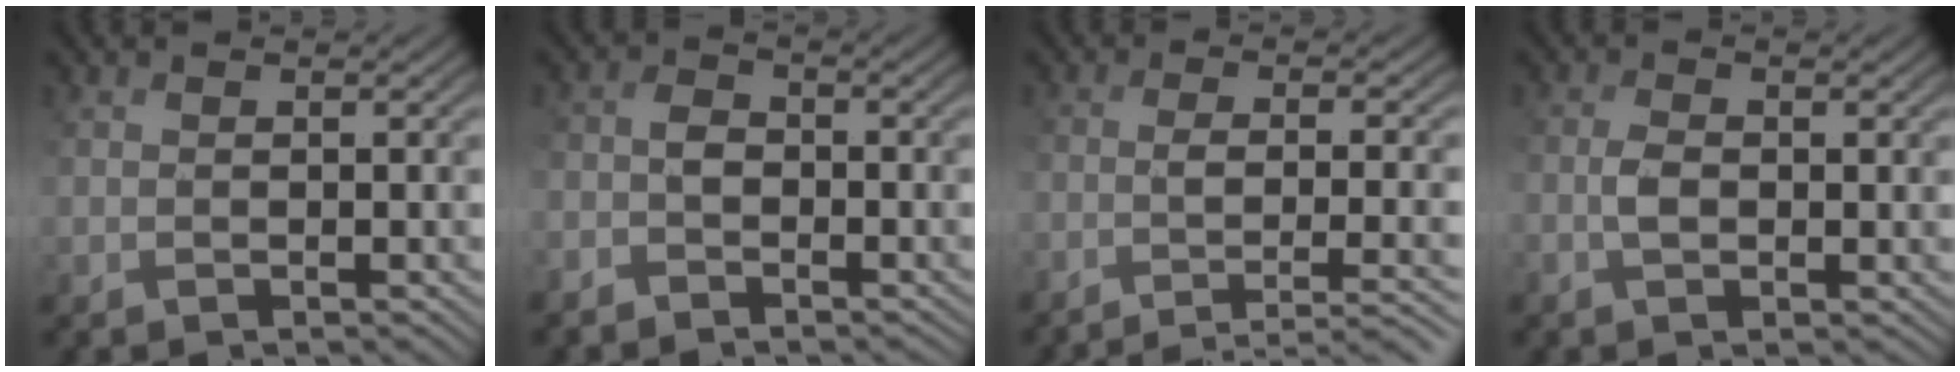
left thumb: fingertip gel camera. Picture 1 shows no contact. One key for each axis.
{"total": 3.3, "fx": -2.4, "fy": 1.9, "fz": 1.2, "tx": -0.027, "ty": -0.001, "tz": -0.058}
{"total": 6.8, "fx": -3.8, "fy": 1.7, "fz": 5.4, "tx": -0.080, "ty": -0.005, "tz": -0.052}
{"total": 2.6, "fx": -0.4, "fy": 1.4, "fz": 2.1, "tx": -0.043, "ty": 0.002, "tz": -0.011}